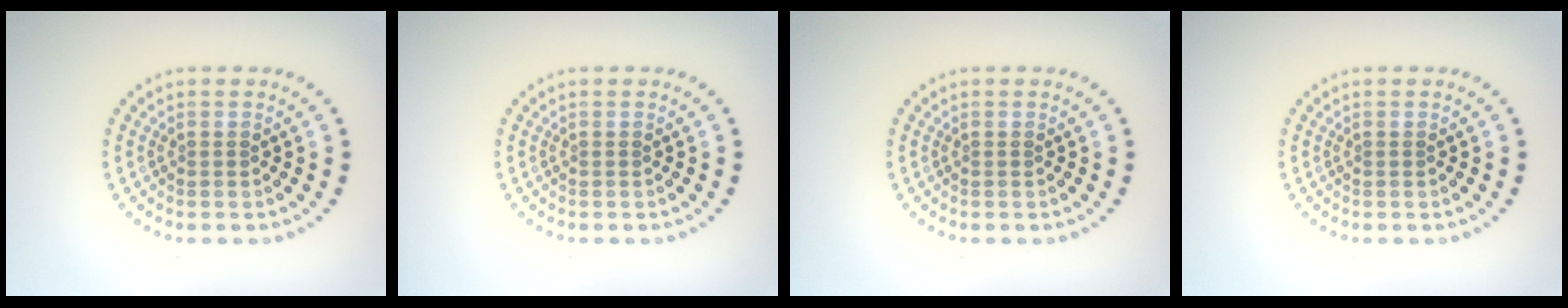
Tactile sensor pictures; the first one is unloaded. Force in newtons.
{"total": 0.0}
{"total": 0.0}
{"total": 0.0}